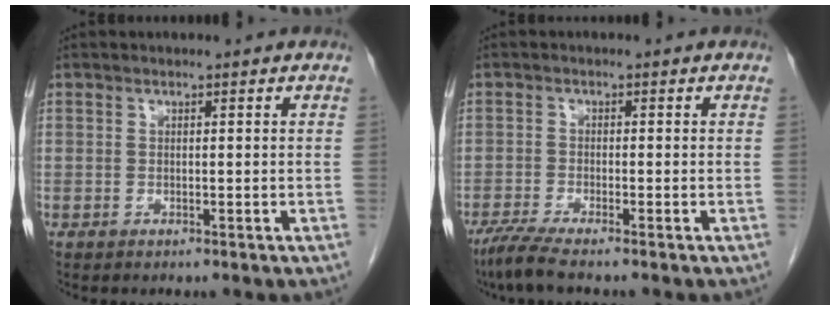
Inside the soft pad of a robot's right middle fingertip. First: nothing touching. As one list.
[{"total": 4.0, "force": [-3.2, -0.3, 2.4], "torque": [-0.052, -0.013, -0.064]}]